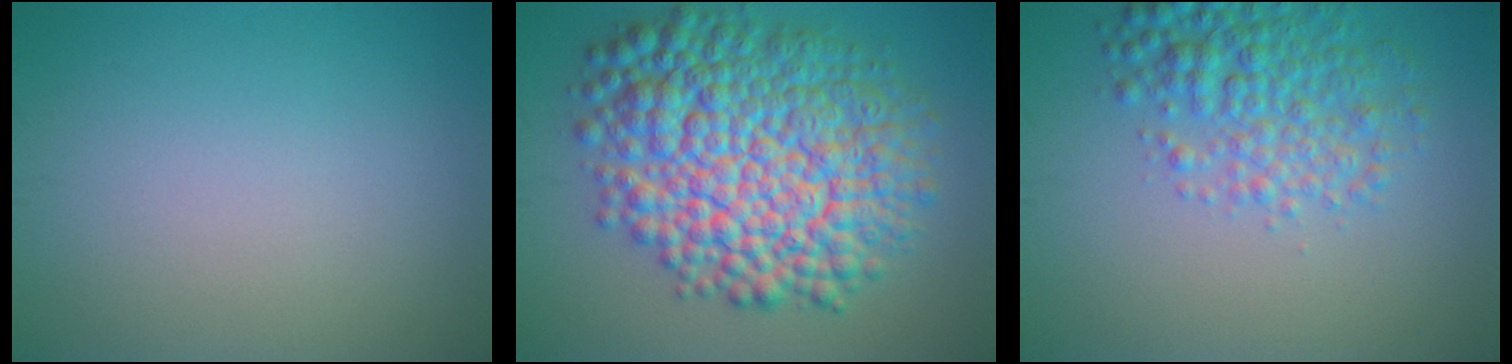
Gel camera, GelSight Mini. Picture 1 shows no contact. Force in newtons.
{"total": 13.2, "press": 13.2, "slide": 0.2}
{"total": 4.7, "press": 4.7, "slide": 0.1}